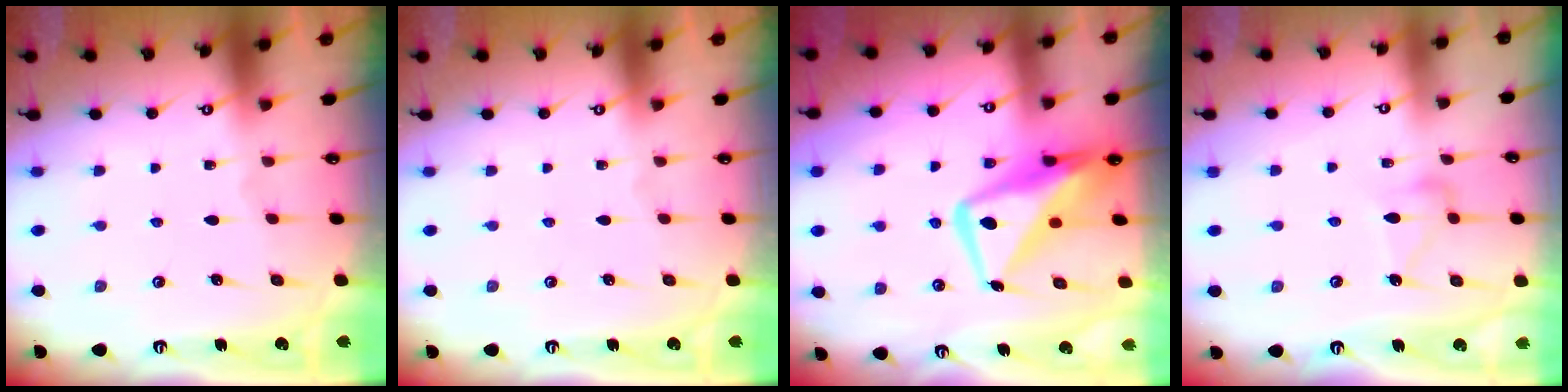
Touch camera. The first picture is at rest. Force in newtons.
{"total": 0.0}
{"total": 14.5, "press": 14.5, "slide": 1.5}
{"total": 8.7, "press": 8.7, "slide": 0.4}